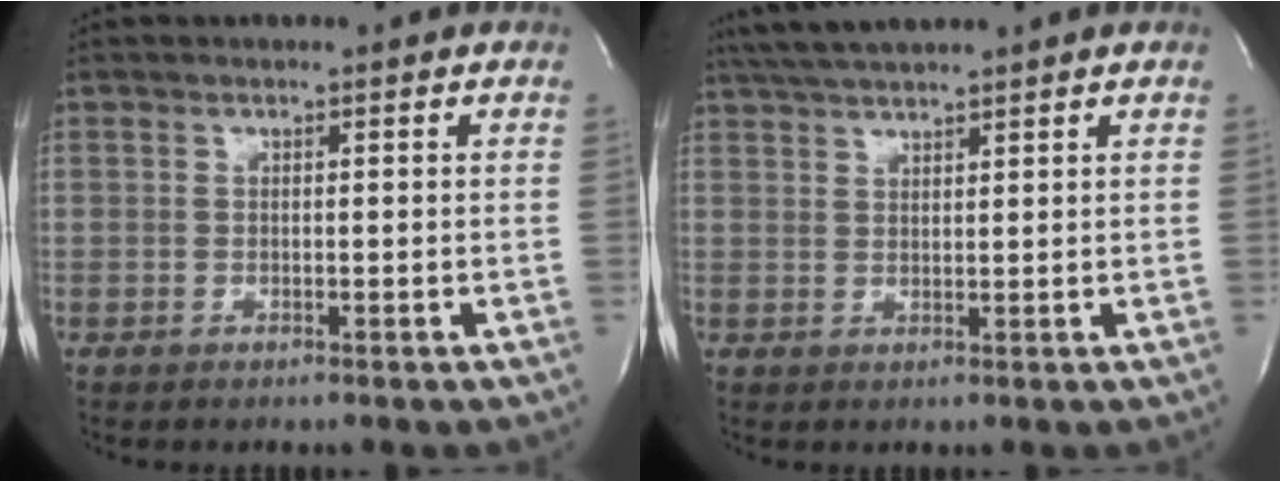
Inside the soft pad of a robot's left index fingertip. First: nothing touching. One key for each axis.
{"total": 5.6, "fx": 5.0, "fy": -0.3, "fz": 2.6, "tx": -0.054, "ty": 0.025, "tz": 0.097}